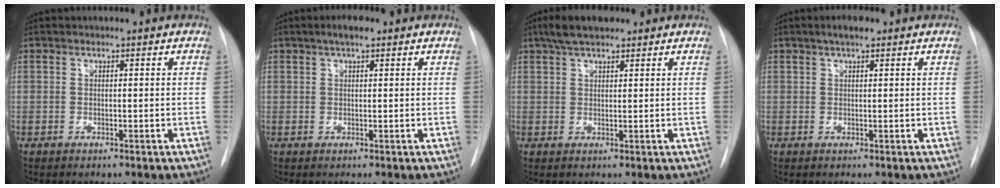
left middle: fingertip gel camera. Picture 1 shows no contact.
{"total": 2.8, "force": [1.7, 0.8, 2.0], "torque": [-0.035, 0.010, 0.026]}
{"total": 5.0, "force": [3.7, 1.7, 3.0], "torque": [-0.059, 0.018, 0.064]}
{"total": 2.6, "force": [1.7, 0.7, 1.8], "torque": [-0.032, 0.009, 0.026]}